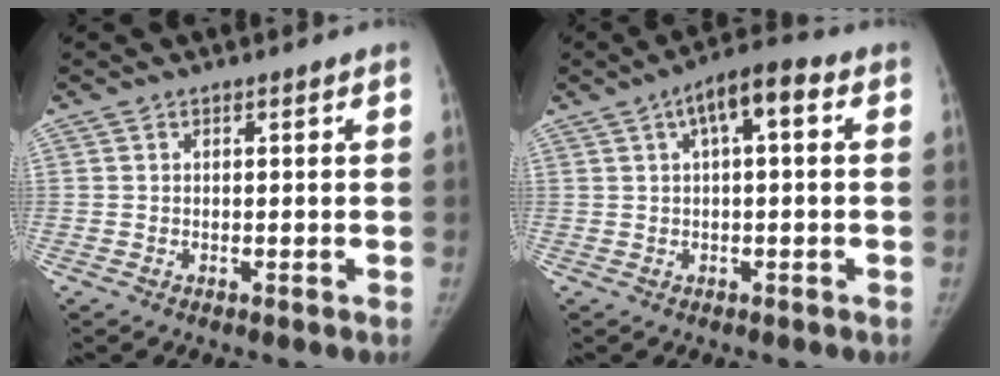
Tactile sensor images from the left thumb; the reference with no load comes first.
{"total": 6.8, "force": [1.8, 2.4, 6.1], "torque": [-0.094, 0.027, 0.018]}